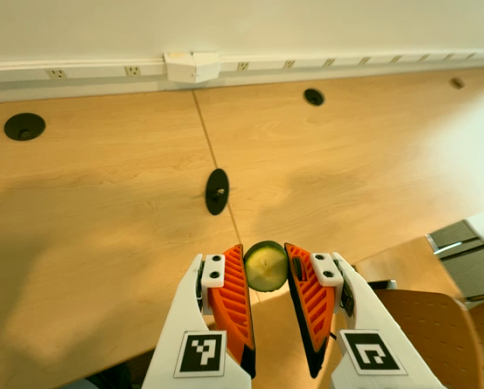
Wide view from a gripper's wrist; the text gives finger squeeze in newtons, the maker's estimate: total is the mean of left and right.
{"total": 8.5, "left": 8.7, "right": 8.3}